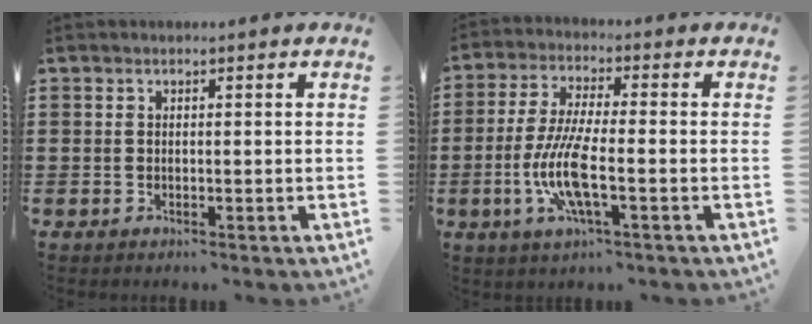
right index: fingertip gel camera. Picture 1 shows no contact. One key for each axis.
{"total": 9.1, "fx": -2.7, "fy": 2.2, "fz": 8.4, "tx": -0.178, "ty": -0.012, "tz": -0.055}